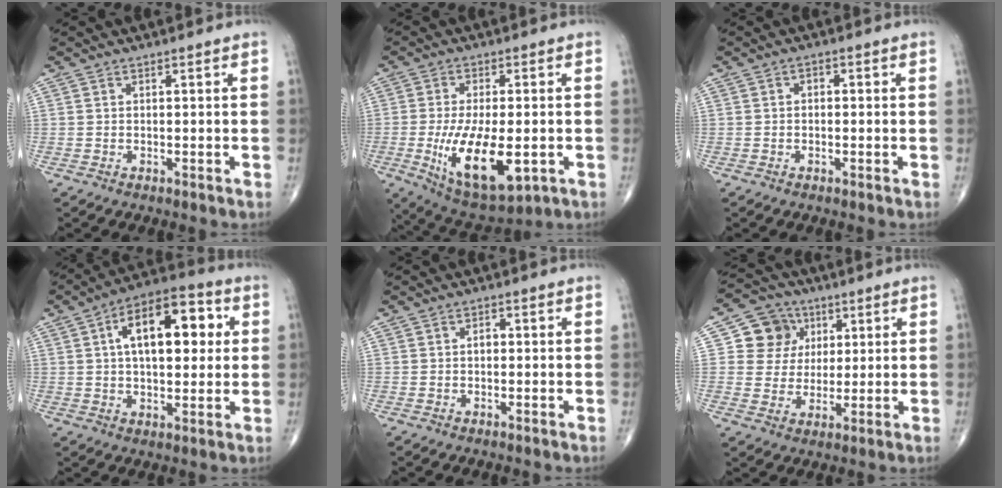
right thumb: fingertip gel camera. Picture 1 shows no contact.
{"total": 15.3, "force": [-3.6, 6.6, 13.4], "torque": [-0.229, -0.017, -0.042]}
{"total": 1.2, "force": [0.0, 0.8, 0.8], "torque": [-0.002, 0.004, -0.007]}
{"total": 16.6, "force": [3.7, 8.4, 13.8], "torque": [-0.181, 0.018, 0.050]}
{"total": 1.3, "force": [0.0, 0.9, 0.9], "torque": [-0.008, 0.004, -0.003]}
{"total": 9.2, "force": [2.9, 8.4, 2.4], "torque": [0.001, -0.002, 0.048]}